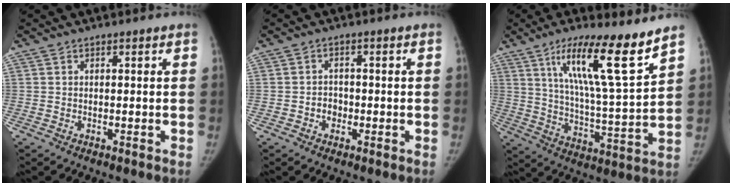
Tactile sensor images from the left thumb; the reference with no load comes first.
{"total": 2.5, "force": [-0.8, 2.2, 1.0], "torque": [-0.001, 0.008, -0.017]}
{"total": 17.5, "force": [10.9, 2.0, 13.6], "torque": [-0.211, -0.064, 0.187]}